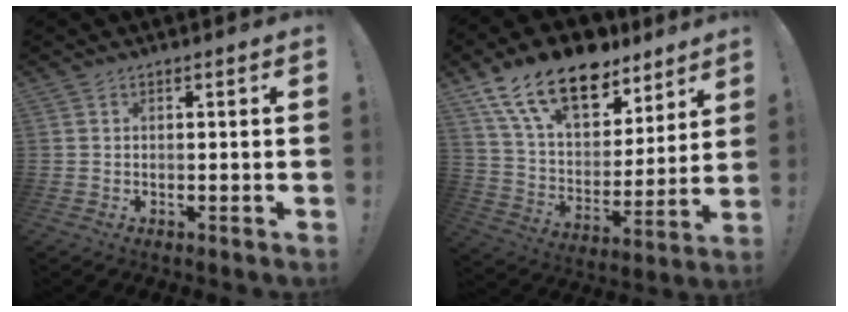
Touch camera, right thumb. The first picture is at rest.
{"total": 20.8, "force": [13.4, 10.8, 11.6], "torque": [-0.194, -0.080, 0.243]}